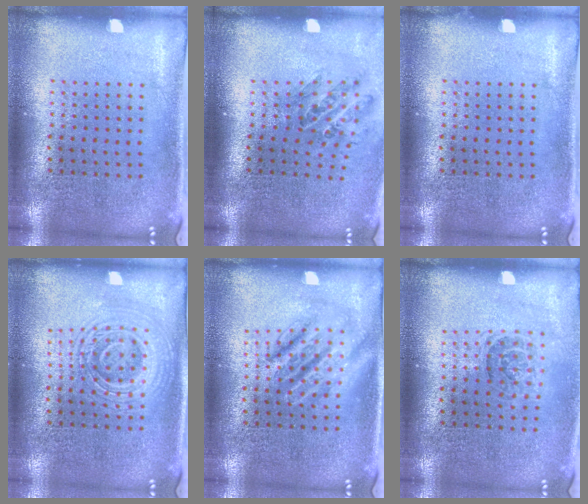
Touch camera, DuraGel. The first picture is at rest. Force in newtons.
{"total": 1.1, "press": 1.0, "slide": 0.4}
{"total": 0.0}
{"total": 2.6, "press": 2.5, "slide": 0.5}
{"total": 2.8, "press": 2.8, "slide": 0.3}
{"total": 1.2, "press": 1.0, "slide": 0.7}